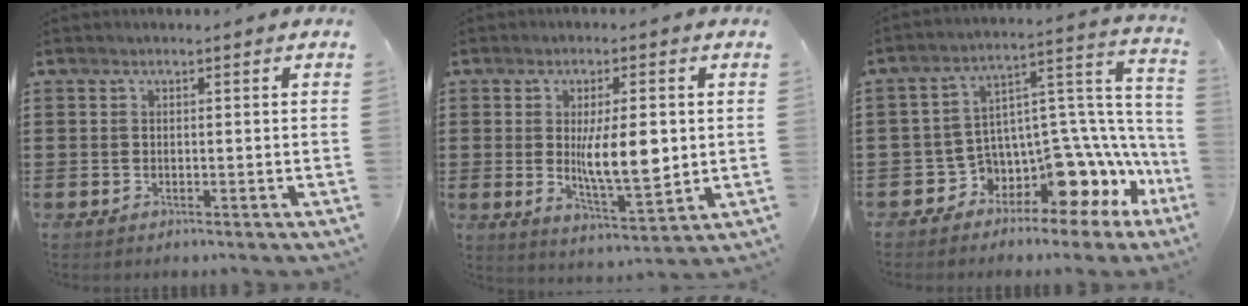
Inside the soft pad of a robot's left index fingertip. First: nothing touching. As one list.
[{"total": 9.4, "force": [0.7, 3.3, 8.8], "torque": [-0.142, -0.007, 0.008]}, {"total": 7.4, "force": [-4.8, 3.7, 4.3], "torque": [-0.079, -0.034, -0.088]}]